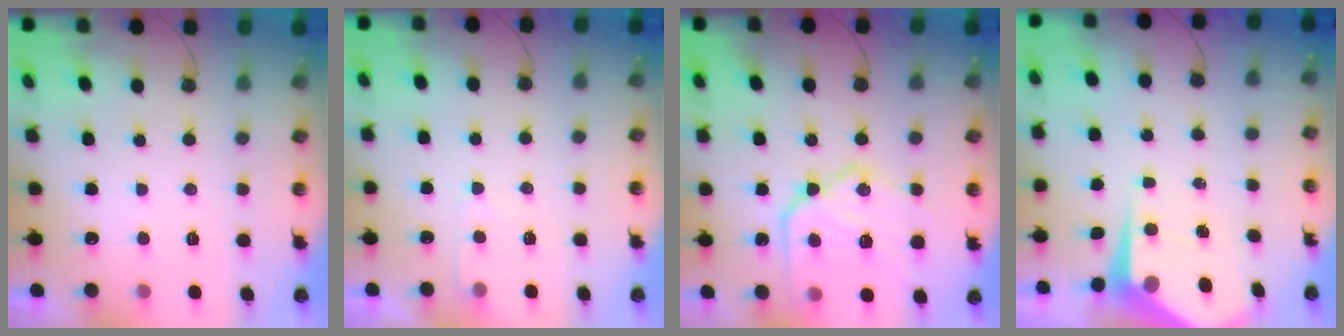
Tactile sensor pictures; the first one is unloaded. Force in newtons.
{"total": 3.7, "press": 3.7, "slide": 0.4}
{"total": 19.3, "press": 19.2, "slide": 1.9}
{"total": 6.6, "press": 6.5, "slide": 0.9}